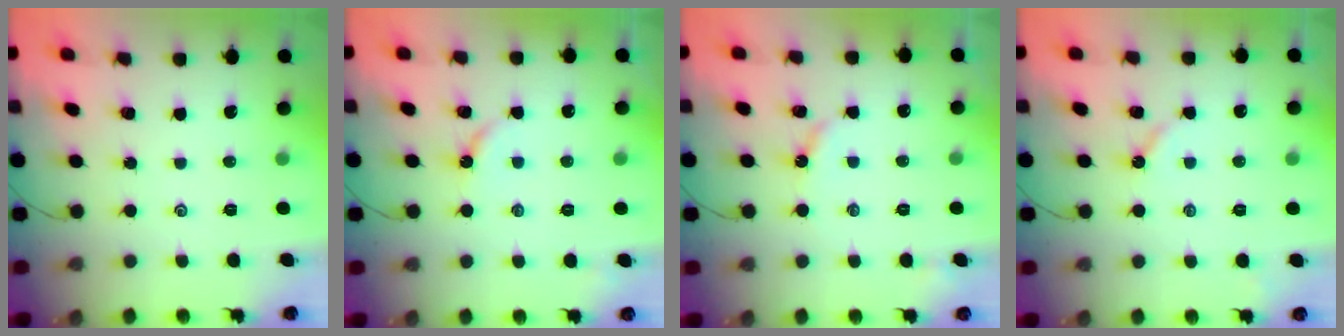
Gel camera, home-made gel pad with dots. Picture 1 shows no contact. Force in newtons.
{"total": 2.9, "press": 2.9, "slide": 0.4}
{"total": 3.5, "press": 3.5, "slide": 0.4}
{"total": 2.6, "press": 2.6, "slide": 0.4}